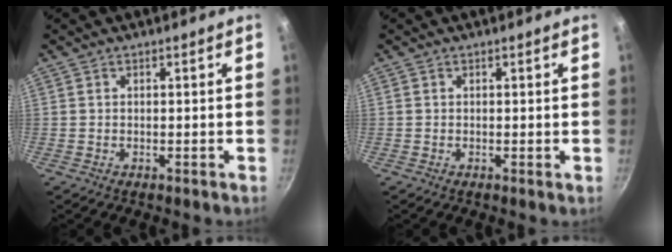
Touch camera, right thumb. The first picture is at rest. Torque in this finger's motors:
{"motor_torque": [-0.19, 0.50, 0.14, 0.22, 0.02]}